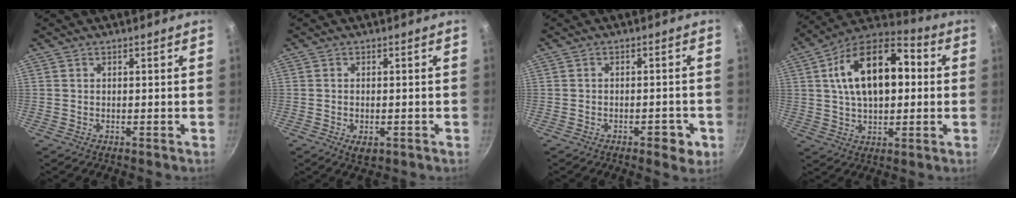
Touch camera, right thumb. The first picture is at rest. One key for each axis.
{"total": 2.5, "fx": -0.8, "fy": 1.4, "fz": 1.9, "tx": -0.030, "ty": 0.003, "tz": -0.007}
{"total": 4.1, "fx": -2.0, "fy": 1.8, "fz": 3.1, "tx": -0.027, "ty": 0.010, "tz": -0.024}
{"total": 19.1, "fx": 3.2, "fy": 10.7, "fz": 15.5, "tx": -0.238, "ty": 0.025, "tz": 0.045}